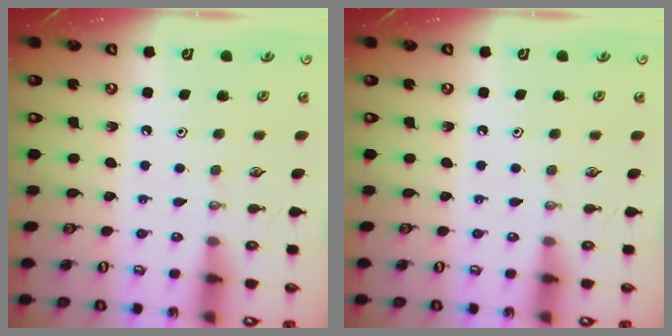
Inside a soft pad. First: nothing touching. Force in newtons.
{"total": 0.0}